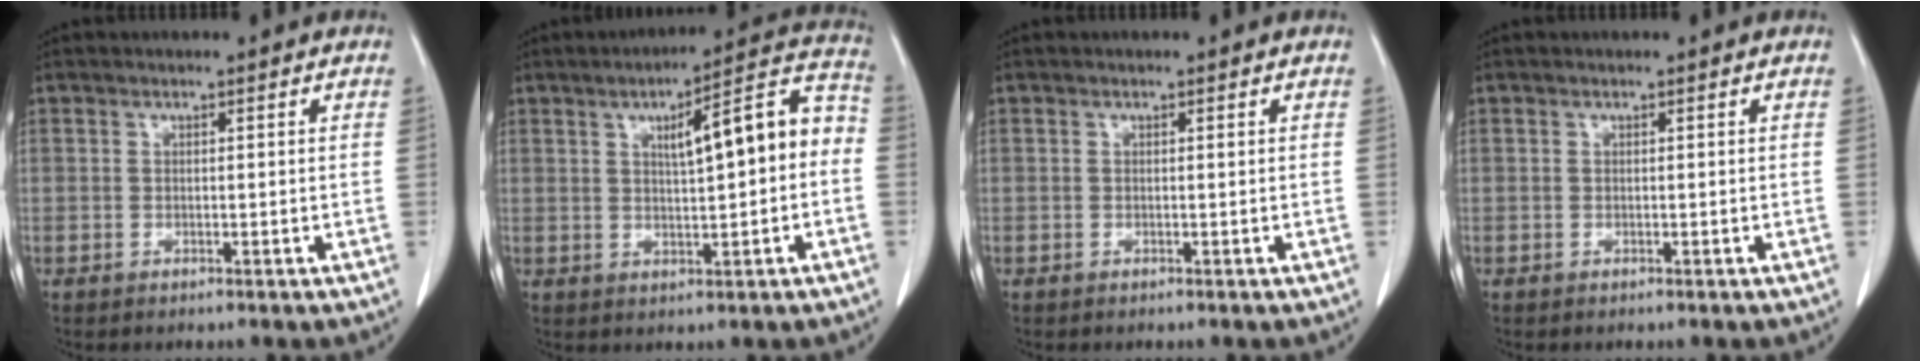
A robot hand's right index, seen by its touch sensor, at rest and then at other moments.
{"total": 11.1, "force": [0.9, 2.2, 10.8], "torque": [-0.144, 0.040, 0.011]}
{"total": 0.0}
{"total": 0.0}